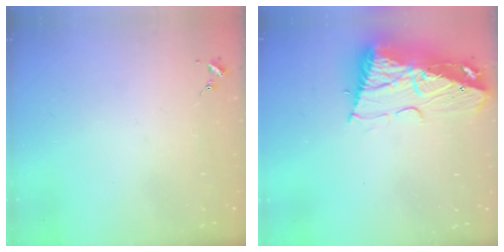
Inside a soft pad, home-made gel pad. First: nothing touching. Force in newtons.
{"total": 16.3, "press": 16.1, "slide": 2.0}